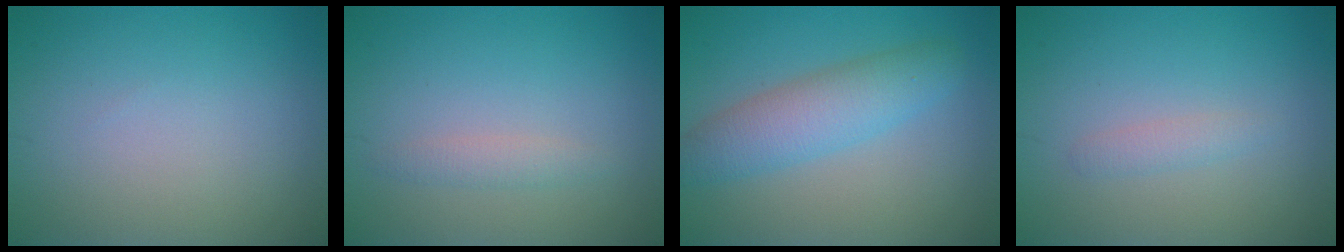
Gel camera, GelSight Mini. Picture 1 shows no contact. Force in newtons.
{"total": 1.2, "press": 1.2, "slide": 0.1}
{"total": 4.6, "press": 4.6, "slide": 0.1}
{"total": 1.1, "press": 1.1, "slide": 0.0}